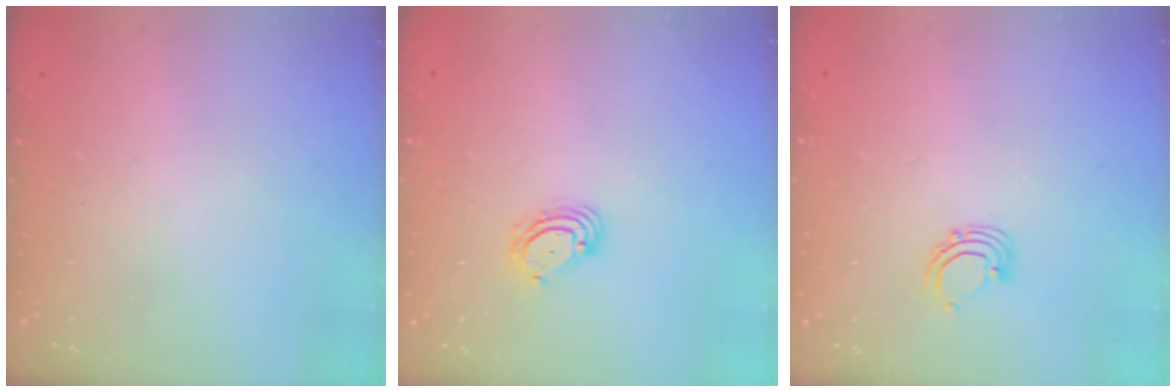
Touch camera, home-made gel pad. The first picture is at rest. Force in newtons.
{"total": 5.0, "press": 4.9, "slide": 0.4}
{"total": 2.9, "press": 2.9, "slide": 0.2}